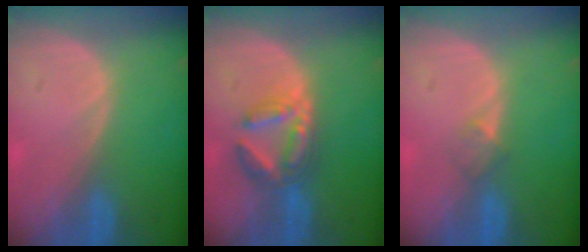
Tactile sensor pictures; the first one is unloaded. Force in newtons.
{"total": 6.5, "press": 5.9, "slide": 2.9}
{"total": 2.0, "press": 1.6, "slide": 1.1}